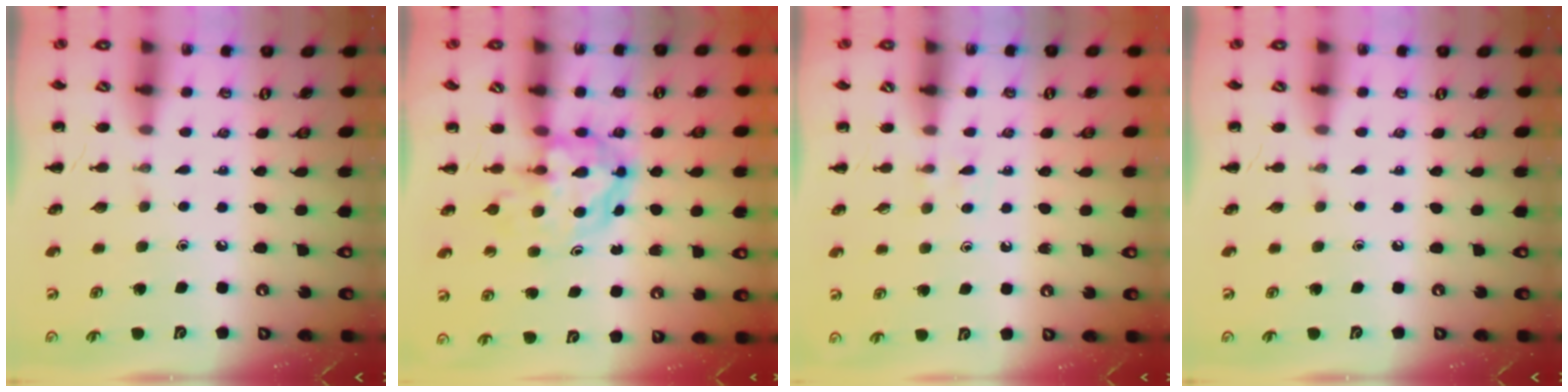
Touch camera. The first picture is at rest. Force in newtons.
{"total": 5.3, "press": 5.2, "slide": 1.2}
{"total": 3.1, "press": 2.8, "slide": 1.3}
{"total": 0.0}